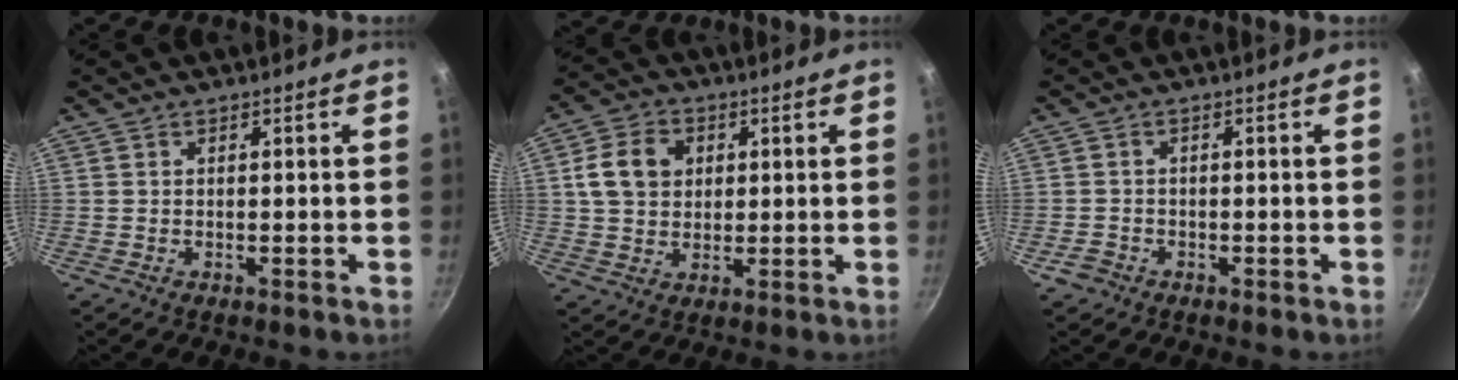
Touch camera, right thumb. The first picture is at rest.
{"total": 9.2, "force": [2.1, 7.2, 5.3], "torque": [-0.080, 0.003, 0.036]}
{"total": 2.0, "force": [-1.2, 1.5, 0.5], "torque": [-0.006, 0.005, -0.024]}